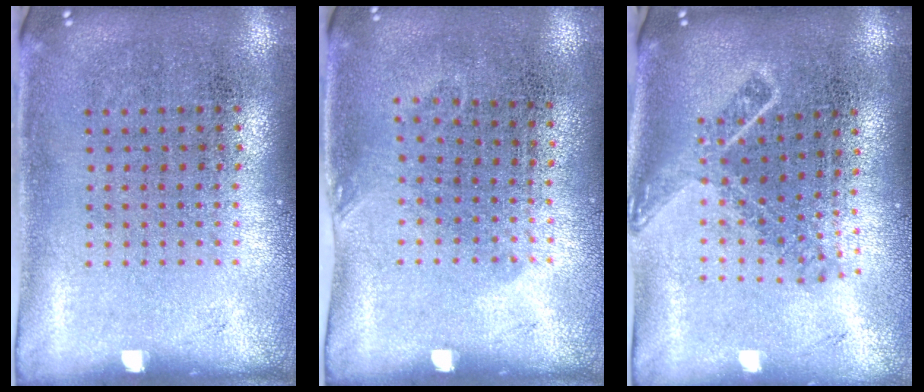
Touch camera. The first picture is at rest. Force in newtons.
{"total": 0.8, "press": 0.6, "slide": 0.5}
{"total": 1.7, "press": 1.3, "slide": 1.1}